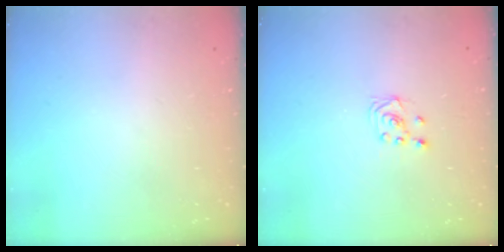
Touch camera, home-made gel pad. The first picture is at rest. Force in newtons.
{"total": 2.3, "press": 2.2, "slide": 0.6}